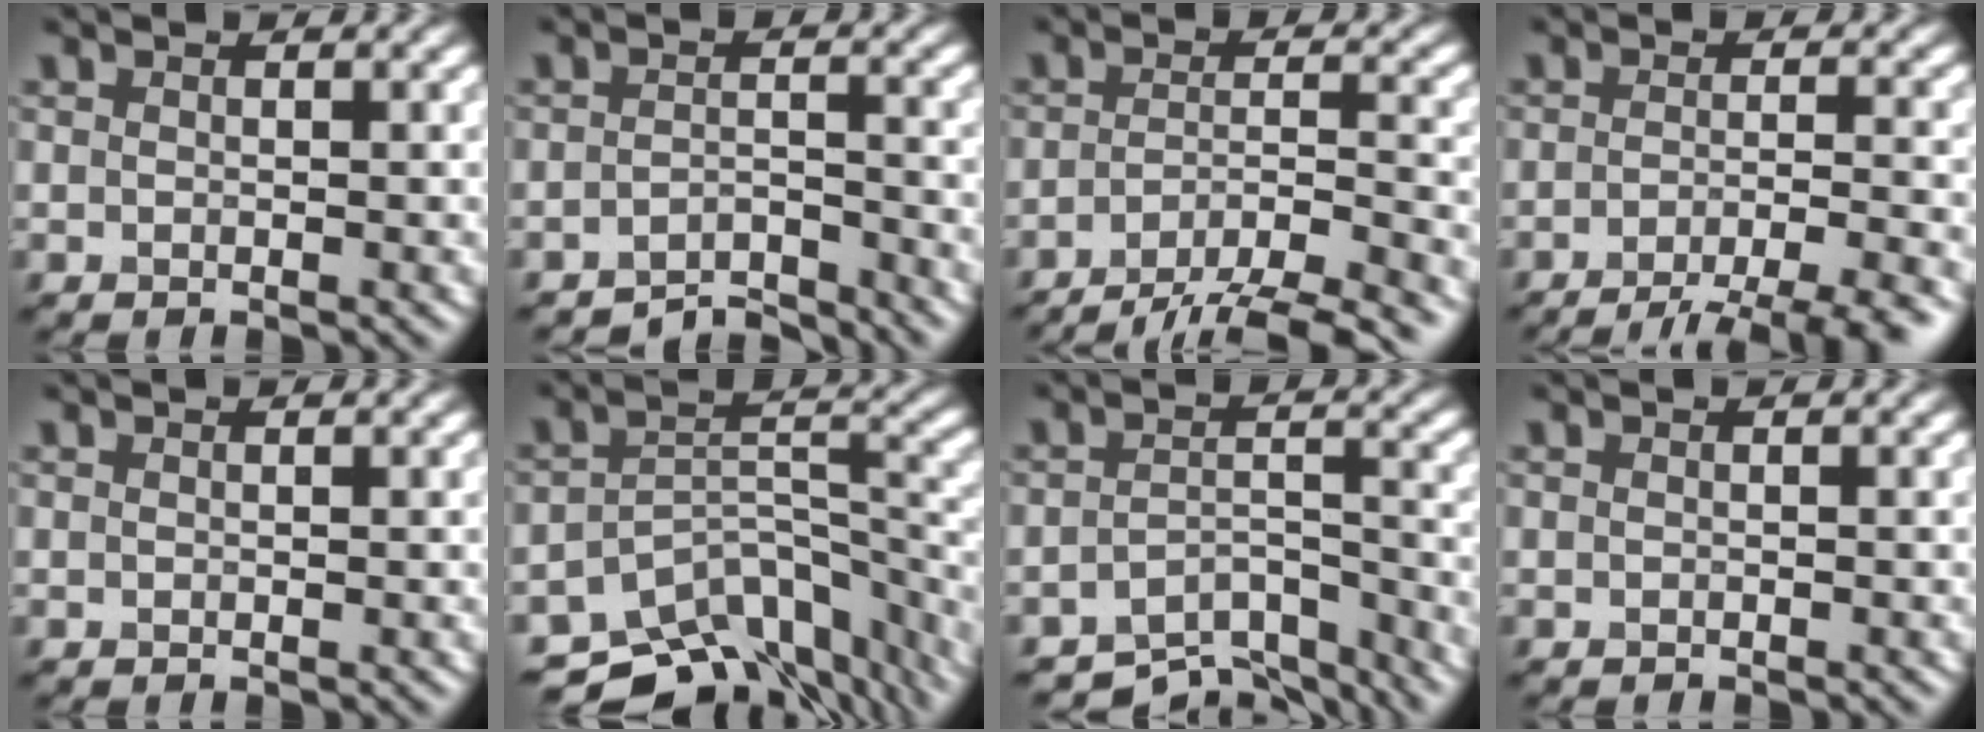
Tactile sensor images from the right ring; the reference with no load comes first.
{"total": 3.6, "force": [-3.4, 0.4, 0.8], "torque": [-0.010, 0.004, -0.063]}
{"total": 8.2, "force": [-6.4, 2.0, 4.7], "torque": [-0.065, -0.006, -0.096]}
{"total": 6.5, "force": [-4.4, 1.3, 4.6], "torque": [-0.058, -0.003, -0.063]}
{"total": 0.0}
{"total": 10.7, "force": [-8.3, 5.0, 4.7], "torque": [-0.073, -0.009, -0.125]}
{"total": 6.7, "force": [-6.1, 1.7, 2.1], "torque": [-0.033, -0.013, -0.092]}
{"total": 0.0}